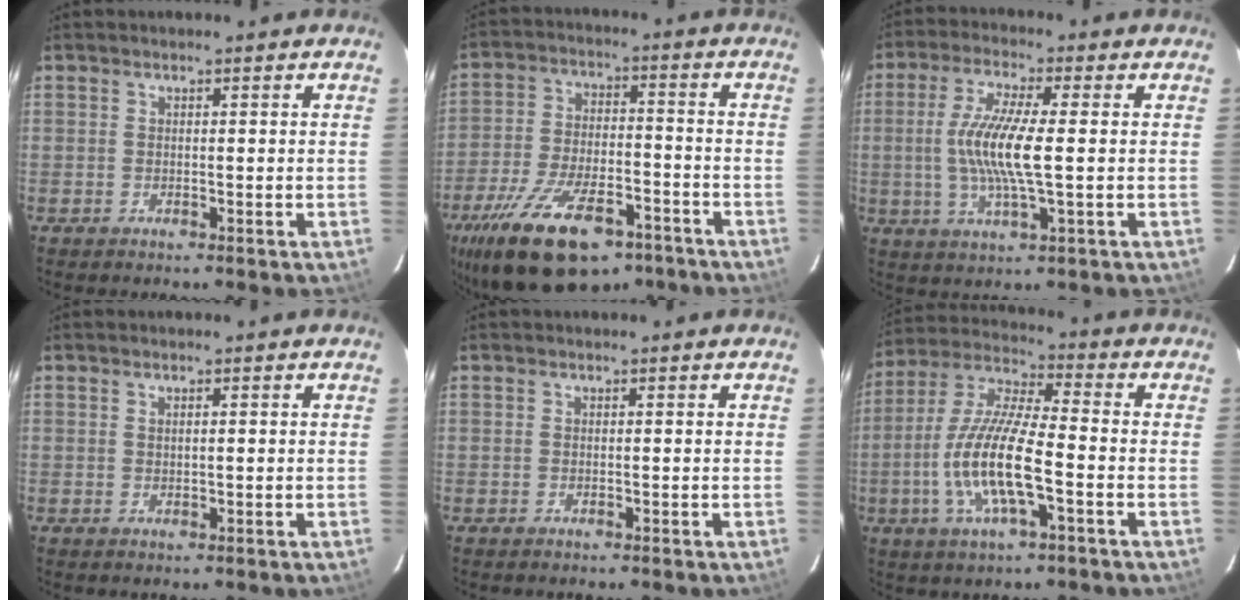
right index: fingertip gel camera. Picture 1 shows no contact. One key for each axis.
{"total": 22.7, "fx": -14.6, "fy": 10.1, "fz": 14.1, "tx": -0.284, "ty": -0.028, "tz": -0.230}
{"total": 10.7, "fx": -0.3, "fy": 1.4, "fz": 10.6, "tx": -0.209, "ty": -0.002, "tz": -0.007}
{"total": 0.7, "fx": 0.3, "fy": 0.2, "fz": 0.6, "tx": -0.012, "ty": 0.003, "tz": 0.007}
{"total": 0.0}
{"total": 14.5, "fx": -4.0, "fy": 3.0, "fz": 13.6, "tx": -0.281, "ty": -0.005, "tz": -0.081}